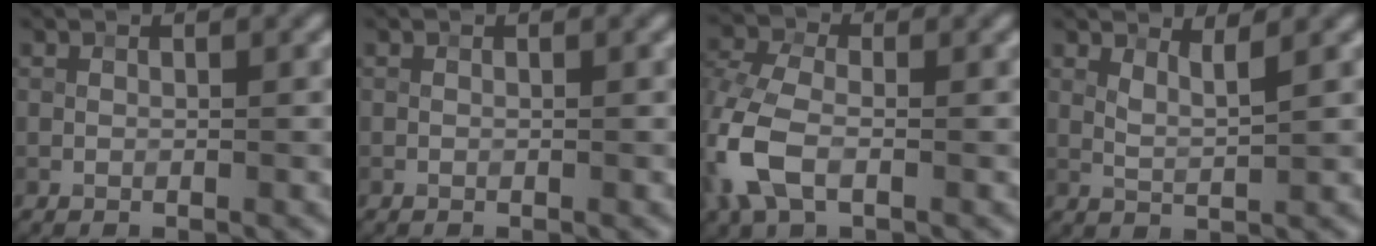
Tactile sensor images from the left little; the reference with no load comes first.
{"total": 0.0}
{"total": 7.0, "force": [-1.9, 4.2, 5.3], "torque": [-0.144, -0.003, -0.052]}
{"total": 1.8, "force": [1.2, 0.3, 1.4], "torque": [-0.029, -0.007, 0.024]}